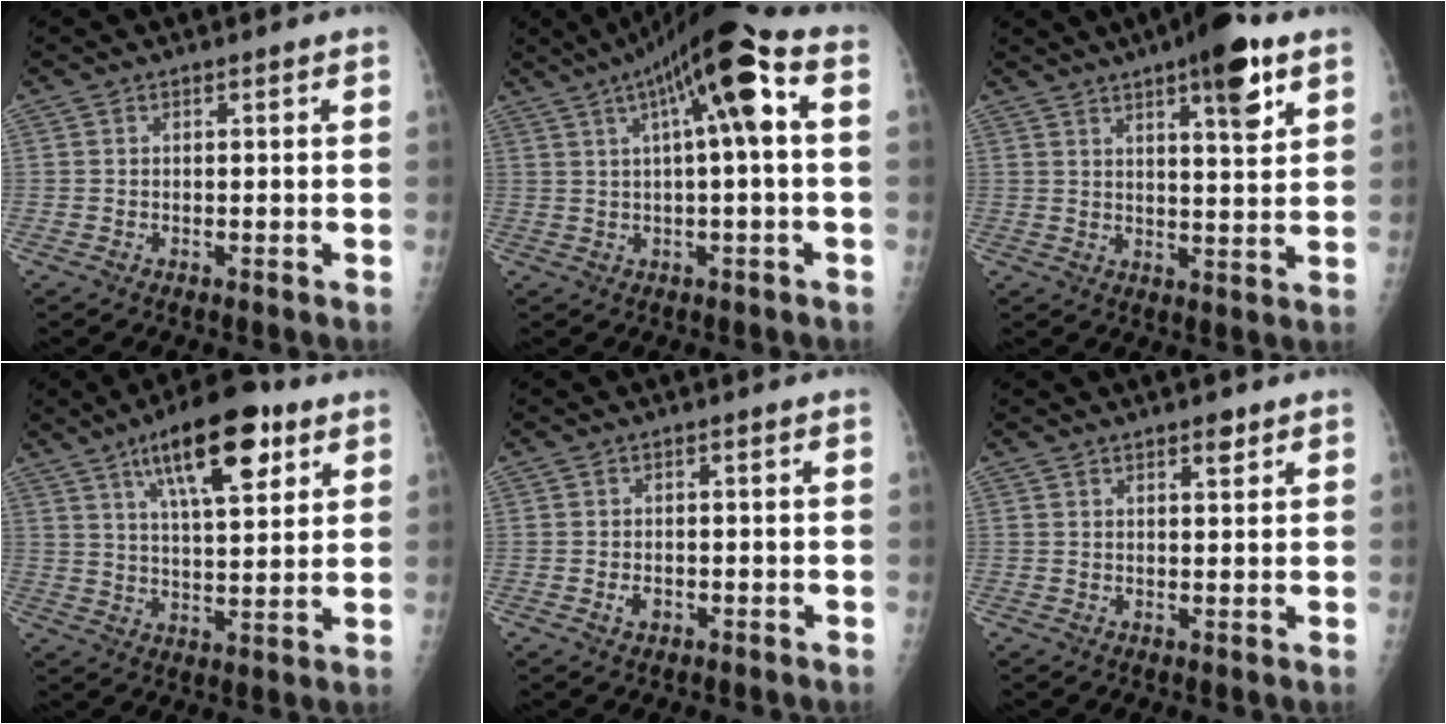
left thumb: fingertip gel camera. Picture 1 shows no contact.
{"total": 13.2, "force": [3.4, 2.3, 12.5], "torque": [-0.212, 0.041, 0.048]}
{"total": 11.2, "force": [6.2, 2.7, 8.9], "torque": [-0.112, -0.028, 0.085]}
{"total": 15.9, "force": [8.2, 5.7, 12.4], "torque": [-0.169, -0.026, 0.131]}
{"total": 1.7, "force": [-0.7, 1.2, 1.1], "torque": [-0.015, 0.004, -0.009]}
{"total": 2.4, "force": [1.6, 0.9, 1.5], "torque": [-0.014, -0.009, 0.024]}